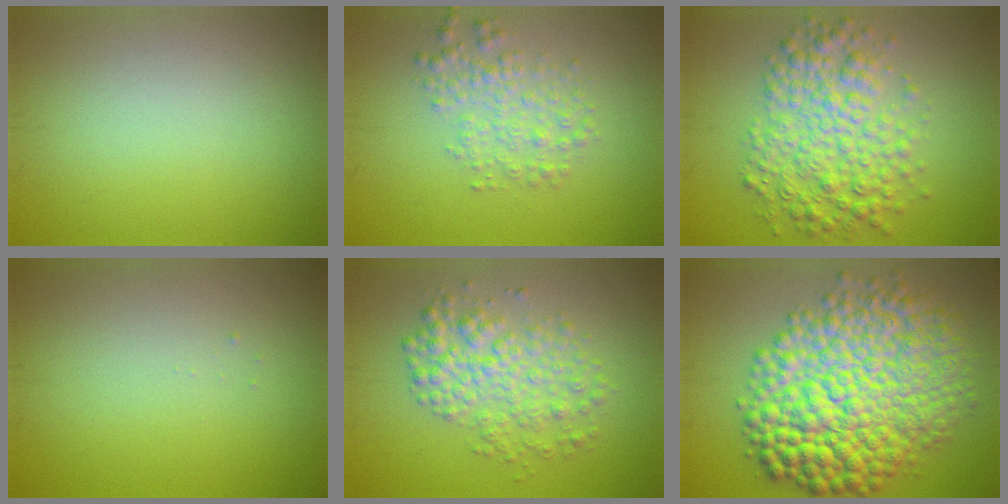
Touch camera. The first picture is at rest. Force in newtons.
{"total": 2.9, "press": 2.9, "slide": 0.1}
{"total": 6.2, "press": 6.2, "slide": 0.0}
{"total": 0.0}
{"total": 4.5, "press": 4.5, "slide": 0.1}
{"total": 13.6, "press": 13.6, "slide": 0.1}